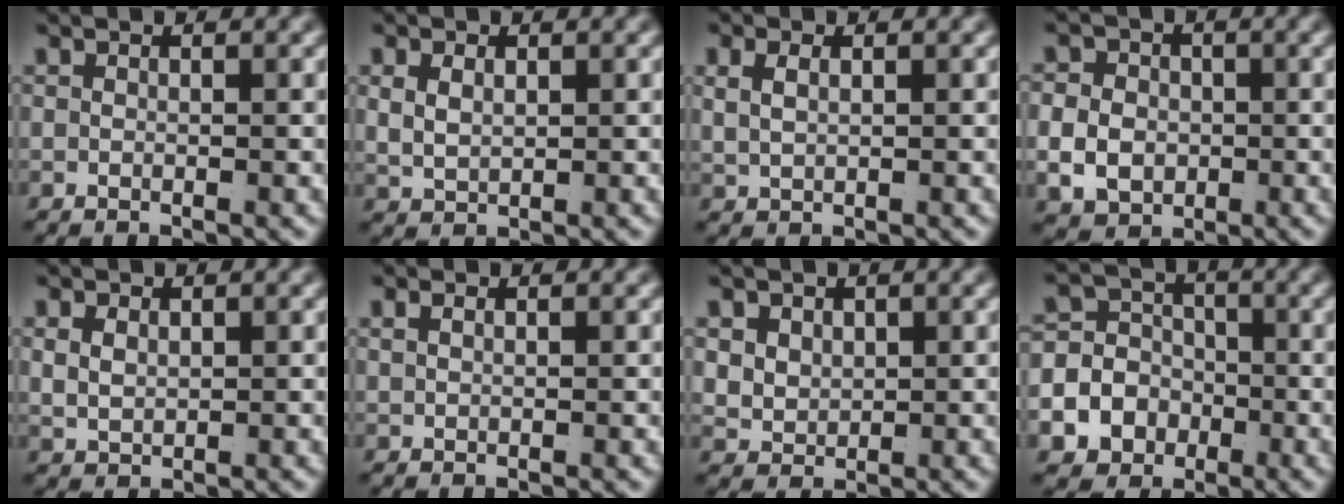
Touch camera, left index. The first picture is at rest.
{"total": 2.4, "force": [0.8, 1.8, 1.4], "torque": [-0.035, -0.006, 0.027]}
{"total": 1.4, "force": [0.8, 0.7, 1.0], "torque": [-0.023, -0.002, 0.024]}
{"total": 5.4, "force": [-0.7, 4.8, 2.3], "torque": [-0.047, -0.016, -0.008]}
{"total": 2.0, "force": [0.8, 1.5, 1.1], "torque": [-0.030, -0.008, 0.027]}
{"total": 0.7, "force": [0.6, -0.2, 0.3], "torque": [-0.003, 0.002, 0.018]}
{"total": 3.4, "force": [0.8, 2.9, 1.4], "torque": [-0.048, -0.021, 0.032]}
{"total": 11.7, "force": [-3.5, 10.6, 3.5], "torque": [-0.091, -0.044, -0.065]}